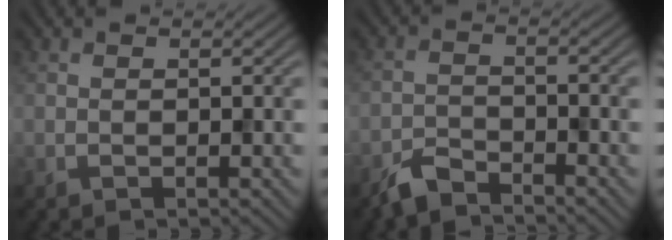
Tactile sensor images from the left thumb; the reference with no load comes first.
{"total": 3.5, "force": [-3.2, 0.9, 1.2], "torque": [-0.024, -0.003, -0.072]}